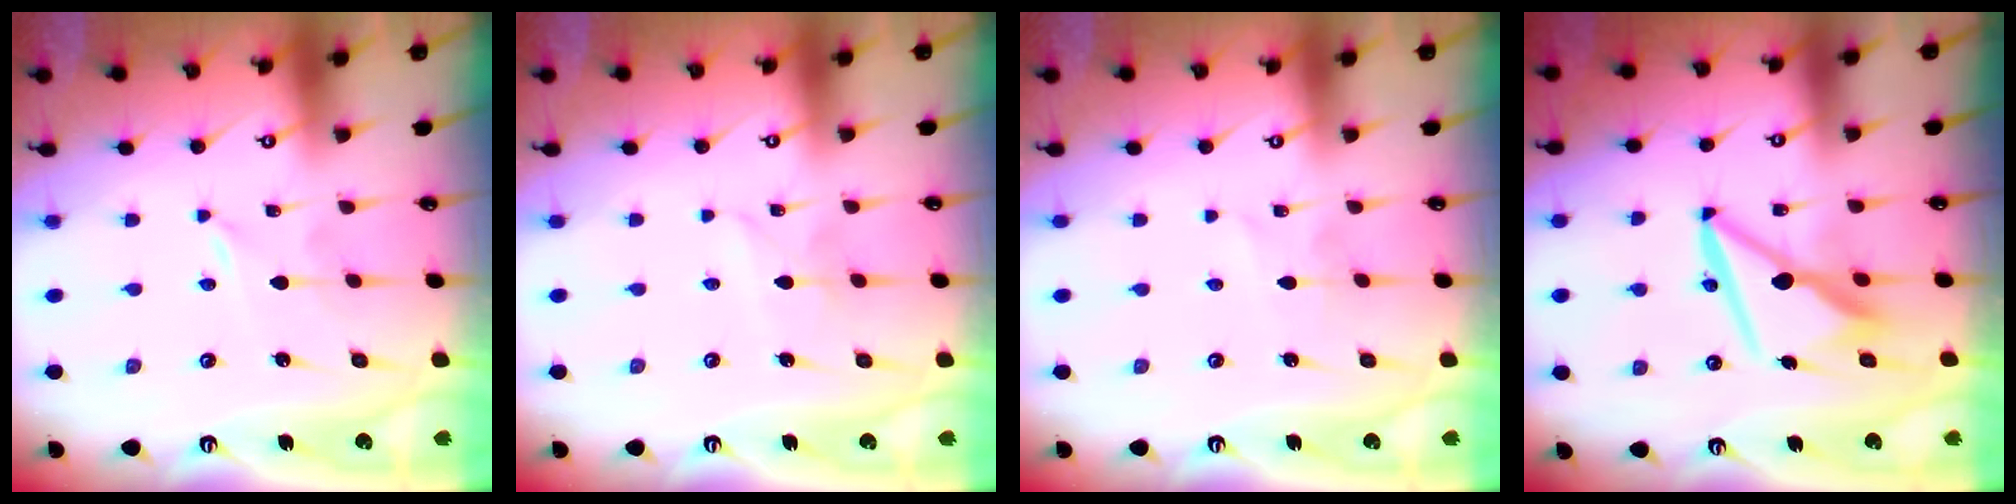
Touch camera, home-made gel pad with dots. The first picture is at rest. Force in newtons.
{"total": 2.0, "press": 1.9, "slide": 0.2}
{"total": 2.8, "press": 2.7, "slide": 0.3}
{"total": 10.1, "press": 9.9, "slide": 1.8}